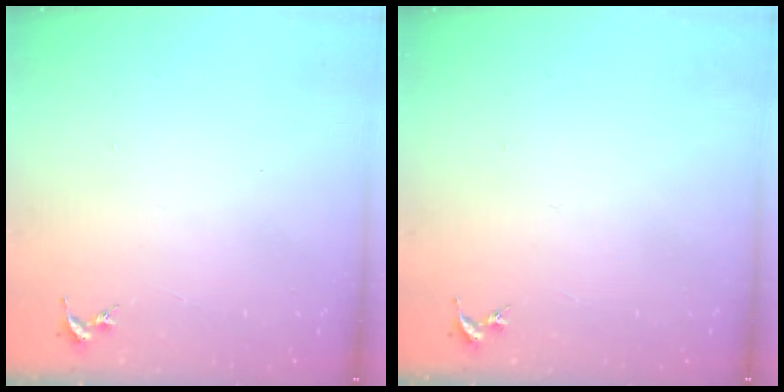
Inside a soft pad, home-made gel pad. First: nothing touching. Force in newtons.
{"total": 0.0}